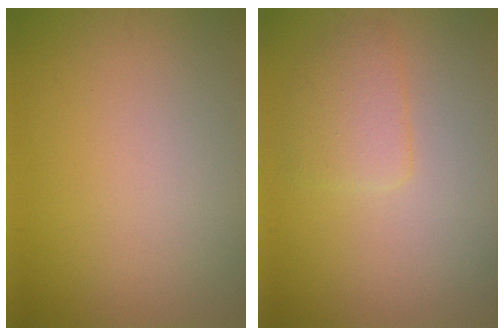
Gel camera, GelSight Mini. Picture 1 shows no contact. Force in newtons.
{"total": 2.4, "press": 2.4, "slide": 0.2}